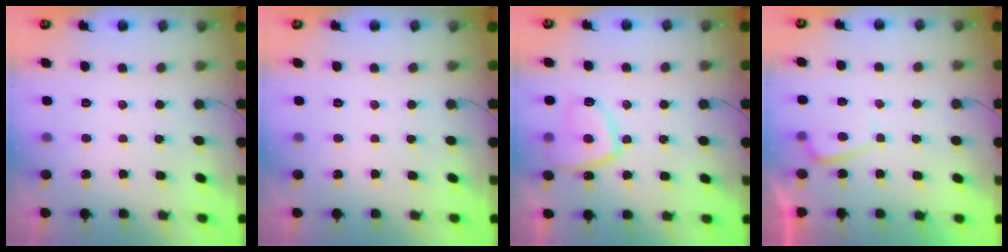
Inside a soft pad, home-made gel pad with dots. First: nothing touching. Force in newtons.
{"total": 0.0}
{"total": 10.6, "press": 10.5, "slide": 1.2}
{"total": 1.9, "press": 1.8, "slide": 0.7}